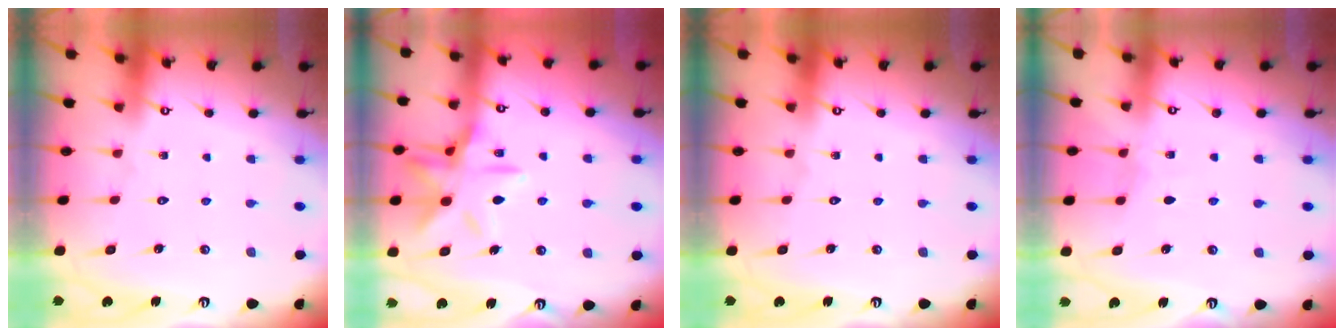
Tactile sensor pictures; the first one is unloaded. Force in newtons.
{"total": 12.4, "press": 12.4, "slide": 0.4}
{"total": 0.0}
{"total": 2.1, "press": 2.1, "slide": 0.3}